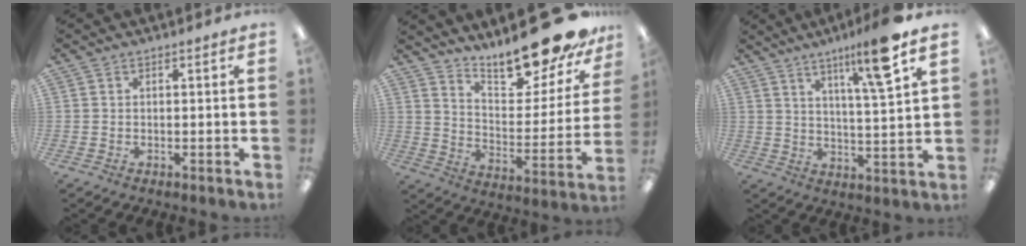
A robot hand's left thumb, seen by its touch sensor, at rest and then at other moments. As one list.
[{"total": 20.8, "force": [17.7, 5.6, 9.4], "torque": [-0.124, -0.133, 0.294]}, {"total": 12.4, "force": [8.0, 1.2, 9.4], "torque": [-0.144, -0.039, 0.122]}]